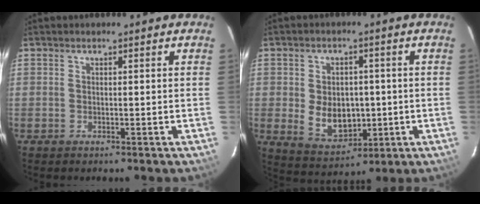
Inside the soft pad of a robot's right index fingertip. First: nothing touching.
{"total": 9.3, "force": [-0.9, 6.8, 6.3], "torque": [-0.128, -0.006, 0.008]}